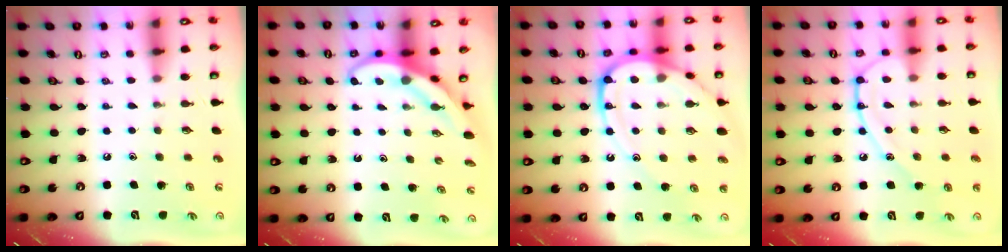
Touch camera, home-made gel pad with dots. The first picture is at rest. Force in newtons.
{"total": 4.0, "press": 4.0, "slide": 0.4}
{"total": 15.1, "press": 15.0, "slide": 1.5}
{"total": 10.8, "press": 10.8, "slide": 0.4}